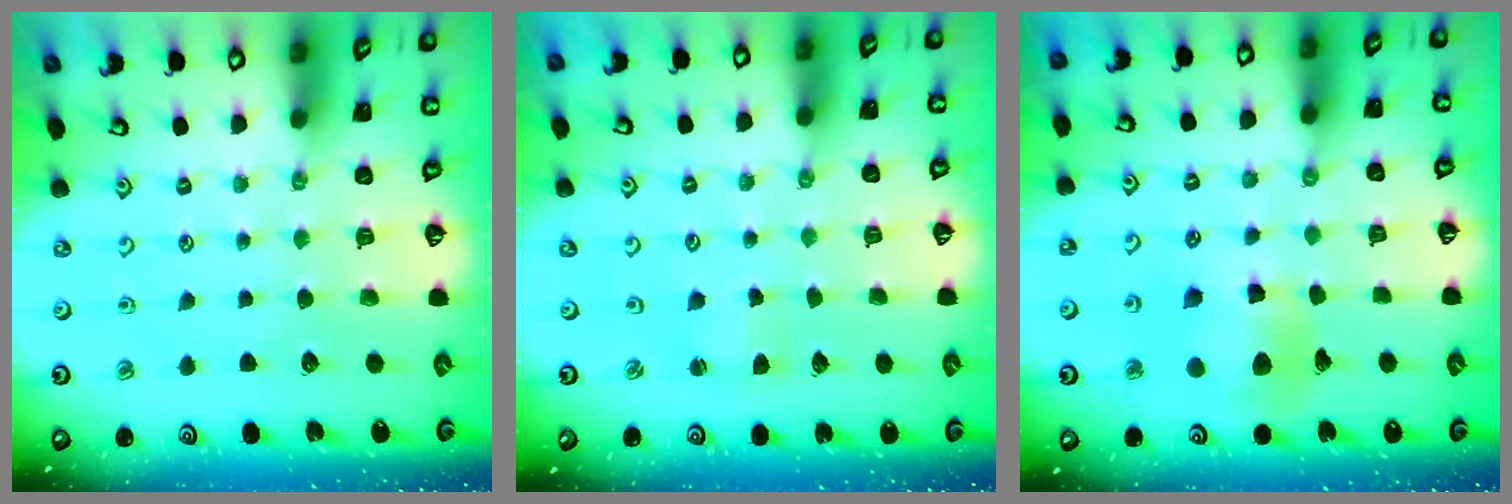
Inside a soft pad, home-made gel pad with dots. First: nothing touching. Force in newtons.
{"total": 2.5, "press": 2.4, "slide": 0.4}
{"total": 10.4, "press": 10.4, "slide": 1.2}